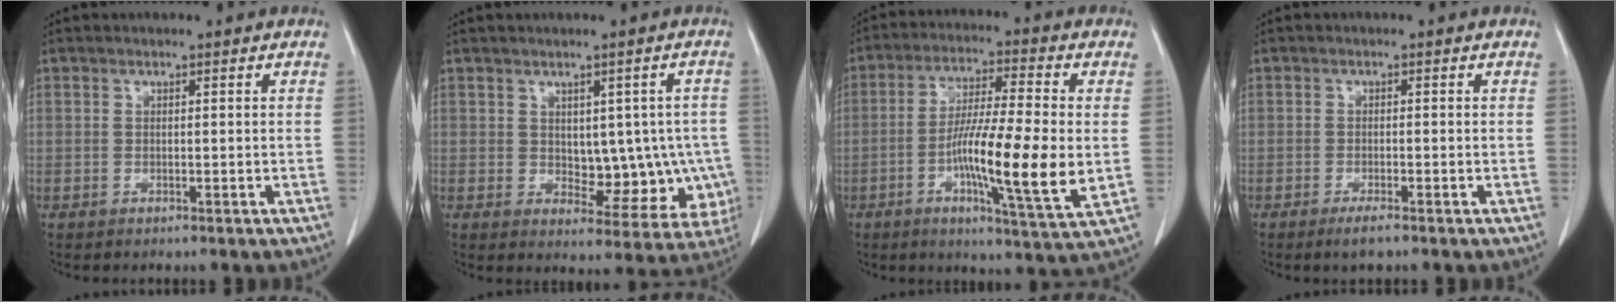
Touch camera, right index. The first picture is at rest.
{"total": 9.8, "force": [-0.4, 5.9, 7.8], "torque": [-0.072, 0.014, 0.014]}
{"total": 15.1, "force": [-2.2, 0.7, 14.9], "torque": [-0.257, -0.013, -0.046]}
{"total": 2.1, "force": [-1.4, 0.2, 1.5], "torque": [-0.027, -0.003, -0.025]}